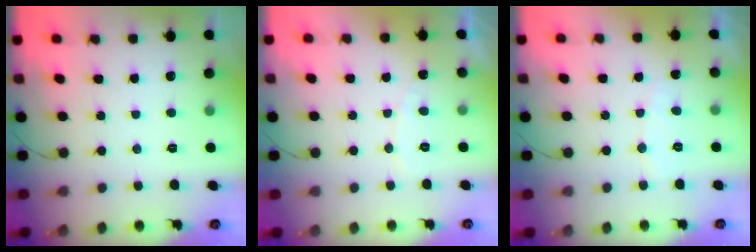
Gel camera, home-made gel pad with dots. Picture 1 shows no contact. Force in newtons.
{"total": 4.5, "press": 4.4, "slide": 0.3}
{"total": 4.5, "press": 4.5, "slide": 0.4}